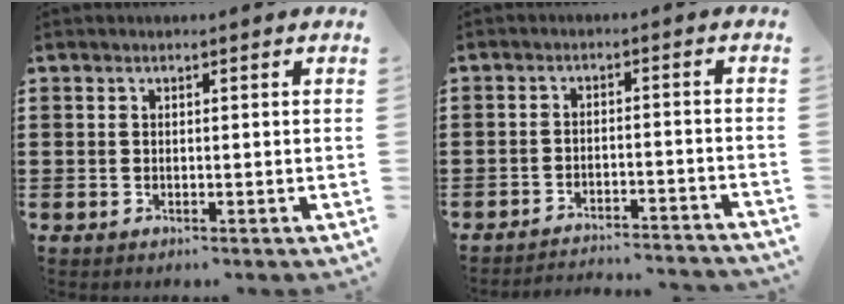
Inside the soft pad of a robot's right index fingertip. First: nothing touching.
{"total": 3.2, "force": [-3.2, -0.1, 0.4], "torque": [-0.013, -0.001, -0.068]}